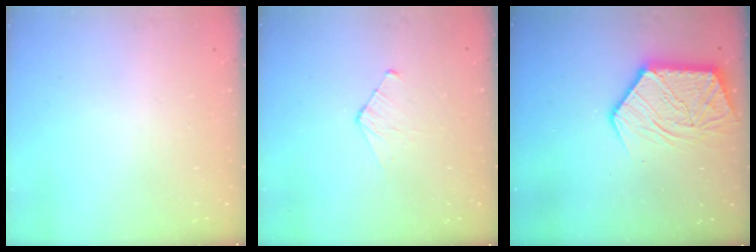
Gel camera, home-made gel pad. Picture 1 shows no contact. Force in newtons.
{"total": 4.4, "press": 4.3, "slide": 0.4}
{"total": 14.6, "press": 14.5, "slide": 1.5}